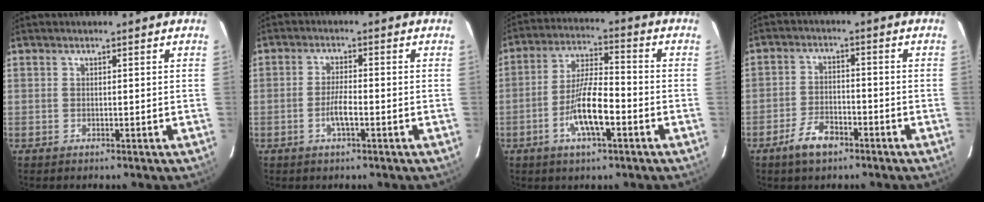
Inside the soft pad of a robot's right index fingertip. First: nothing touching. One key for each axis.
{"total": 3.7, "fx": -1.5, "fy": 0.8, "fz": 3.2, "tx": -0.067, "ty": -0.002, "tz": -0.027}
{"total": 10.0, "fx": -4.0, "fy": 2.5, "fz": 8.8, "tx": -0.174, "ty": -0.001, "tz": -0.071}
{"total": 6.4, "fx": -4.3, "fy": 3.0, "fz": 3.6, "tx": -0.085, "ty": 0.003, "tz": -0.077}